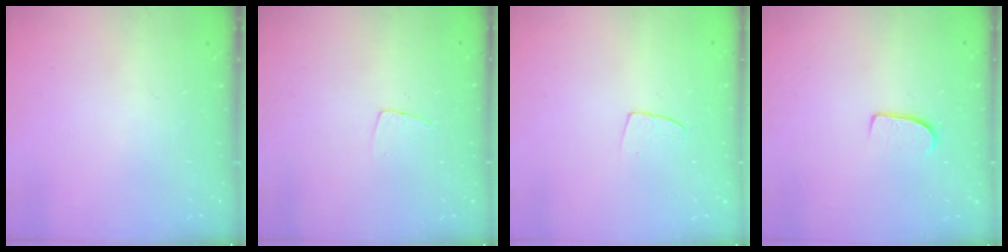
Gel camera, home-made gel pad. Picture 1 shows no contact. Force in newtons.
{"total": 4.5, "press": 4.4, "slide": 0.3}
{"total": 5.2, "press": 5.2, "slide": 0.4}
{"total": 7.7, "press": 7.6, "slide": 0.7}